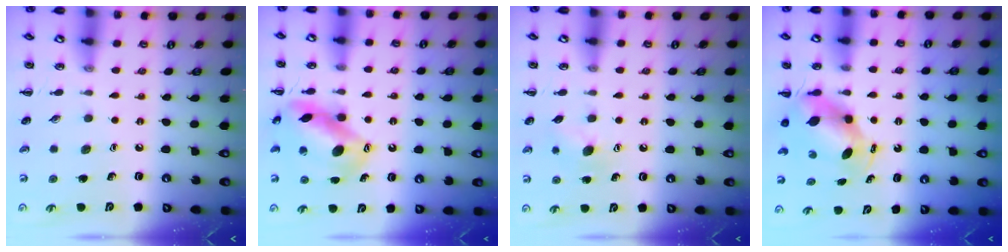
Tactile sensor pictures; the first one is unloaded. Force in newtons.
{"total": 14.1, "press": 13.7, "slide": 3.3}
{"total": 7.5, "press": 7.3, "slide": 1.6}
{"total": 5.5, "press": 5.3, "slide": 1.6}